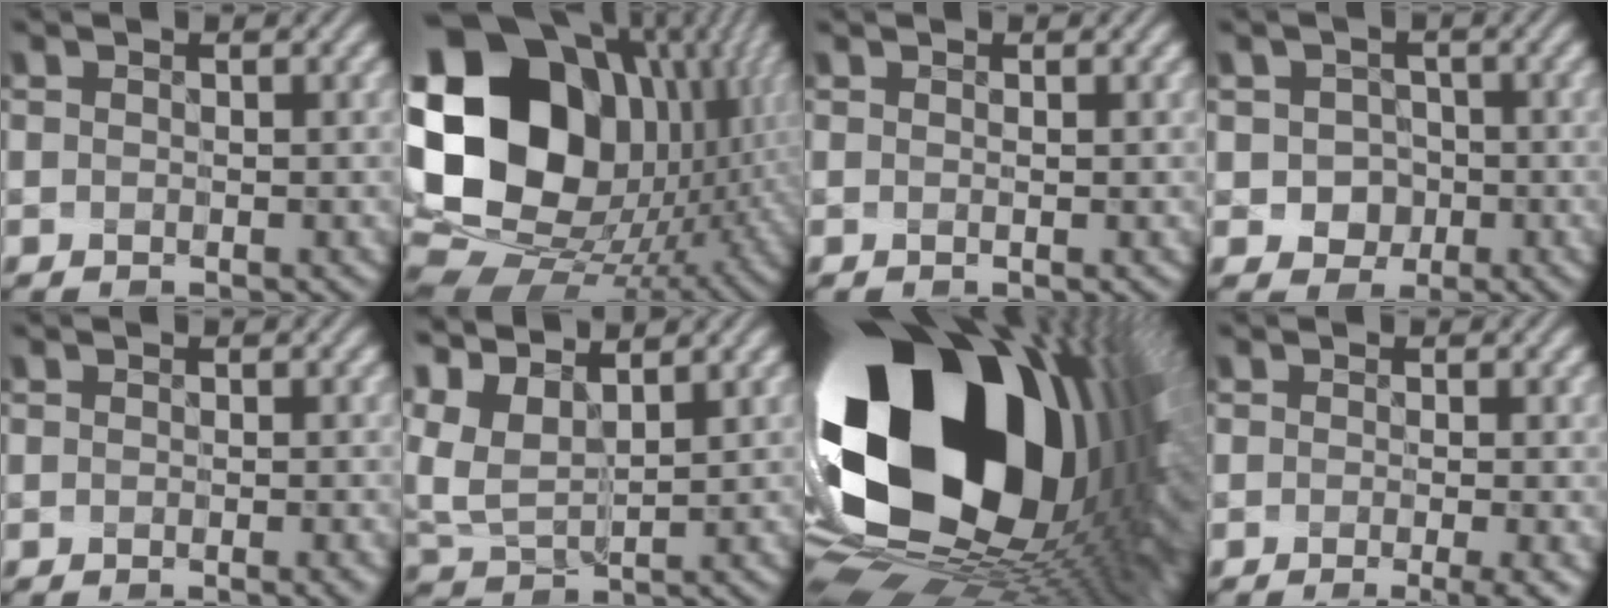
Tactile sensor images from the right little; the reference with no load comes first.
{"total": 22.1, "force": [3.7, 17.2, 13.4], "torque": [-0.317, -0.001, 0.082]}
{"total": 0.5, "force": [0.1, 0.0, 0.5], "torque": [-0.003, 0.002, 0.003]}
{"total": 2.9, "force": [-1.0, 2.5, 1.0], "torque": [0.004, 0.001, -0.014]}
{"total": 1.6, "force": [-0.7, 0.6, 1.4], "torque": [-0.007, -0.002, -0.006]}
{"total": 7.3, "force": [4.7, 3.4, 4.5], "torque": [-0.120, 0.036, 0.096]}
{"total": 22.5, "force": [3.5, 14.4, 16.9], "torque": [-0.314, -0.093, 0.095]}
{"total": 4.0, "force": [-1.6, 1.3, 3.4], "torque": [-0.041, -0.005, -0.018]}